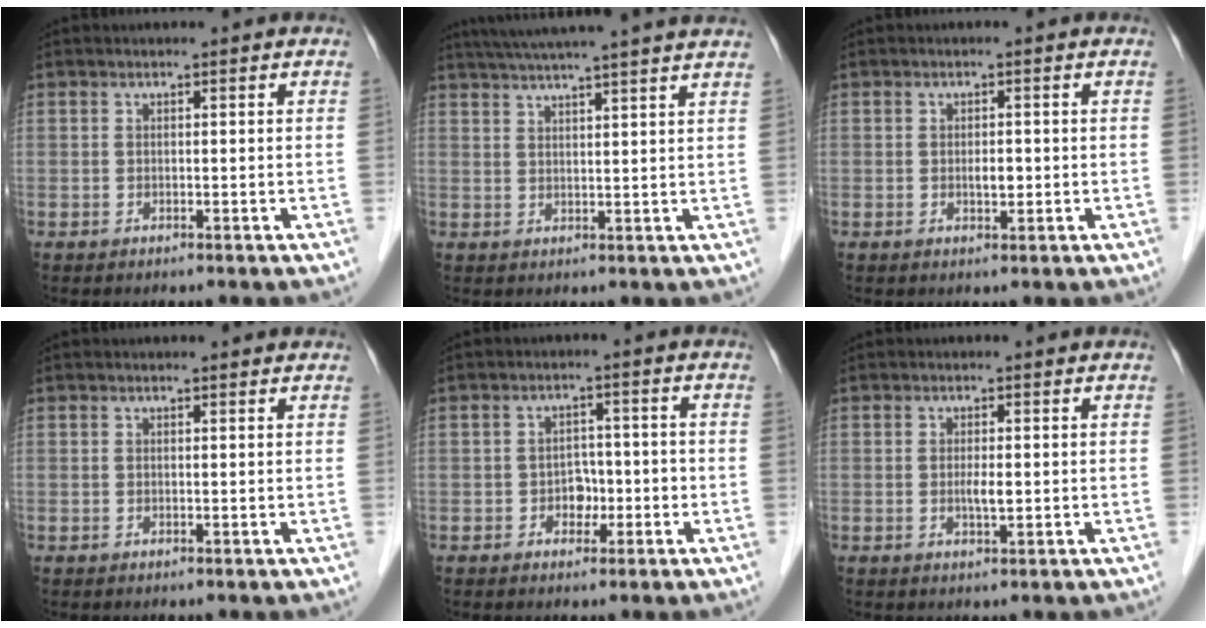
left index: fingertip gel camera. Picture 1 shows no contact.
{"total": 17.4, "force": [15.3, -0.8, 8.3], "torque": [-0.143, 0.017, 0.202]}
{"total": 1.7, "force": [-0.2, 0.8, 1.5], "torque": [-0.026, -0.001, -0.002]}
{"total": 1.0, "force": [0.9, 0.2, 0.1], "torque": [-0.012, 0.002, 0.009]}
{"total": 3.4, "force": [-1.2, 2.5, 2.0], "torque": [-0.027, 0.009, -0.018]}
{"total": 1.9, "force": [-0.1, 0.5, 1.8], "torque": [-0.036, -0.002, -0.001]}